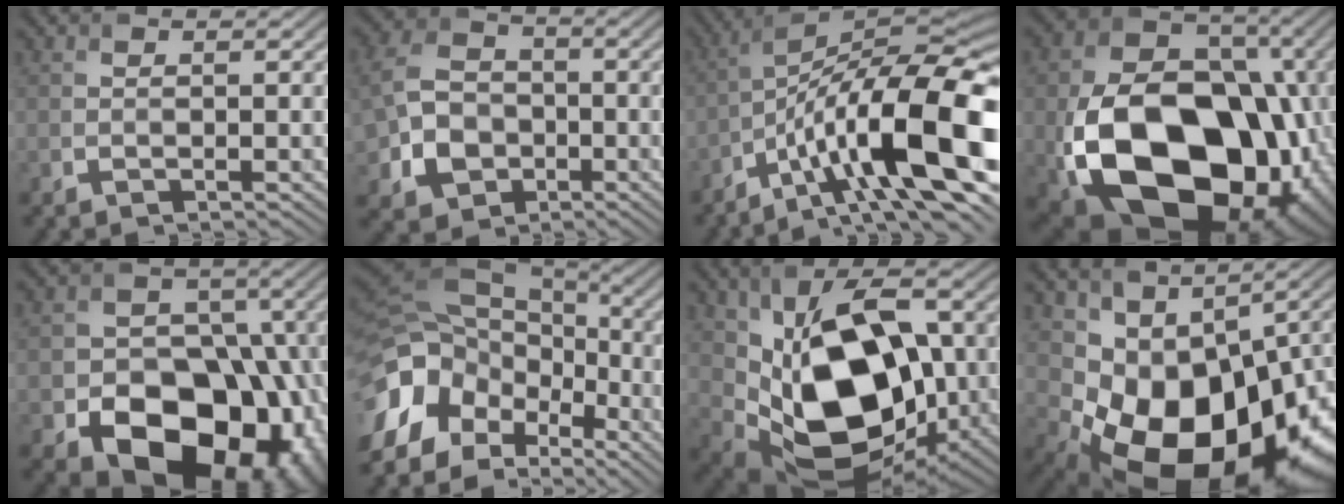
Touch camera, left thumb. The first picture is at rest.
{"total": 8.0, "force": [-2.2, 6.4, 4.2], "torque": [-0.107, -0.007, -0.050]}
{"total": 17.2, "force": [-7.0, 5.2, 14.8], "torque": [-0.244, 0.012, -0.129]}
{"total": 20.8, "force": [-5.6, 15.0, 13.4], "torque": [-0.264, -0.056, -0.068]}
{"total": 19.9, "force": [-8.7, 15.2, 9.5], "torque": [-0.106, -0.046, -0.151]}
{"total": 17.4, "force": [-6.9, 12.6, 9.8], "torque": [-0.259, -0.029, -0.105]}
{"total": 15.7, "force": [0.4, 10.0, 12.1], "torque": [-0.213, -0.034, 0.022]}
{"total": 16.5, "force": [-3.5, 11.0, 11.9], "torque": [-0.162, -0.046, -0.026]}